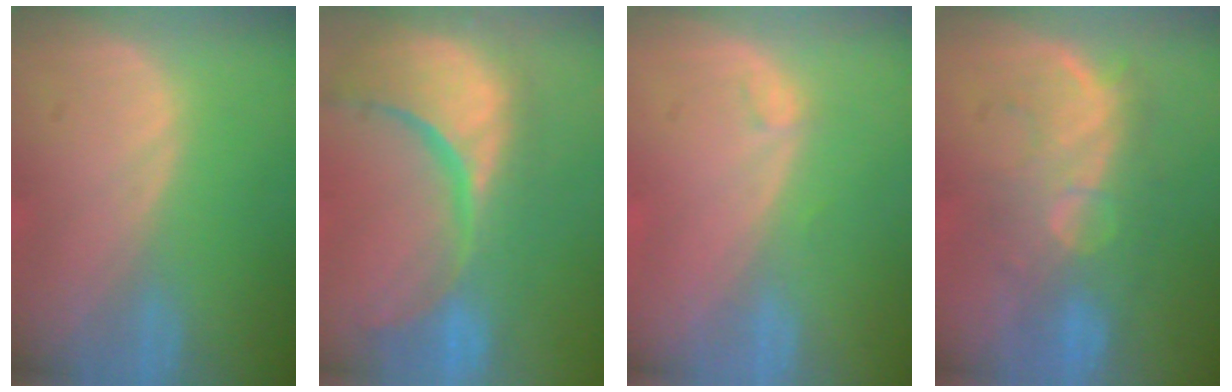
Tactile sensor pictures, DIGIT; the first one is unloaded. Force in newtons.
{"total": 15.3, "press": 12.1, "slide": 9.4}
{"total": 1.0, "press": 0.9, "slide": 0.3}
{"total": 8.6, "press": 8.3, "slide": 2.3}